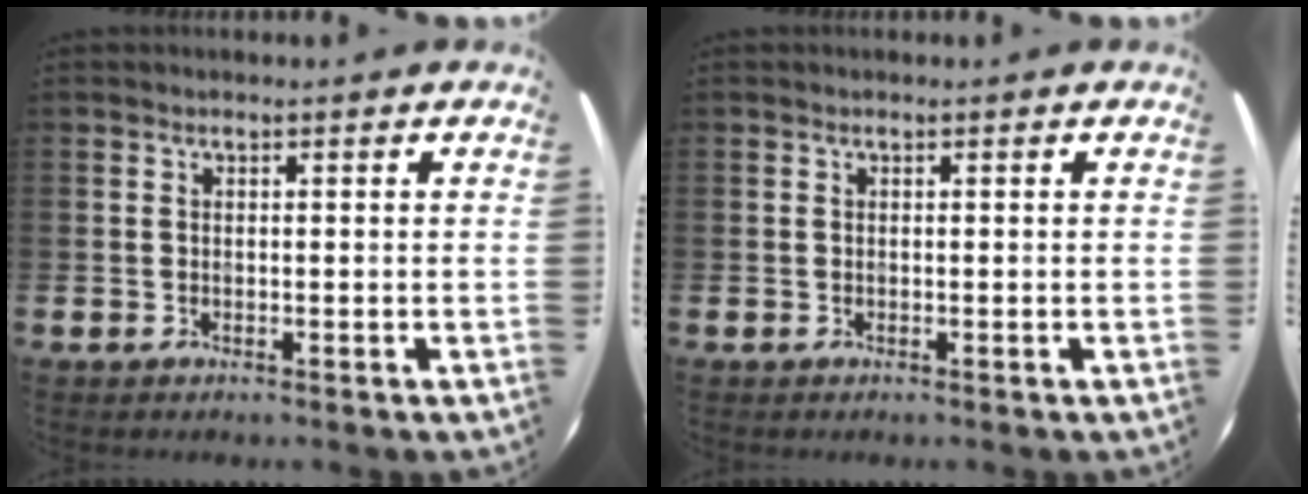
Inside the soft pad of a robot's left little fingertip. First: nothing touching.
{"total": 0.0}